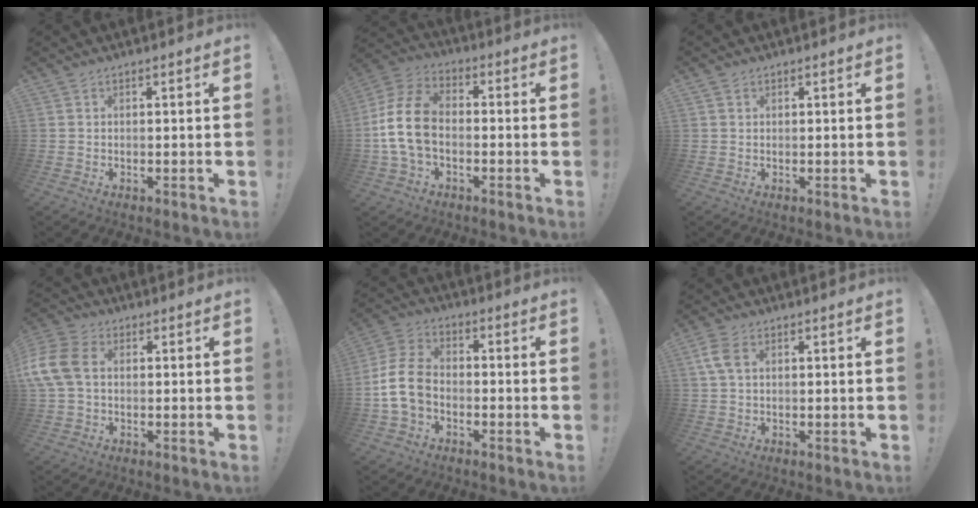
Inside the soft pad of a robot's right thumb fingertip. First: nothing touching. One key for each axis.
{"total": 14.3, "fx": -1.8, "fy": 9.8, "fz": 10.2, "tx": -0.196, "ty": 0.023, "tz": -0.031}
{"total": 0.9, "fx": 0.6, "fy": 0.6, "fz": 0.1, "tx": 0.002, "ty": -0.001, "tz": 0.011}
{"total": 11.7, "fx": 1.0, "fy": 8.0, "fz": 8.5, "tx": -0.189, "ty": 0.009, "tz": 0.023}
{"total": 11.5, "fx": -2.8, "fy": 8.2, "fz": 7.6, "tx": -0.146, "ty": 0.029, "tz": -0.045}
{"total": 5.2, "fx": 1.4, "fy": 3.3, "fz": 3.7, "tx": -0.079, "ty": 0.007, "tz": 0.029}